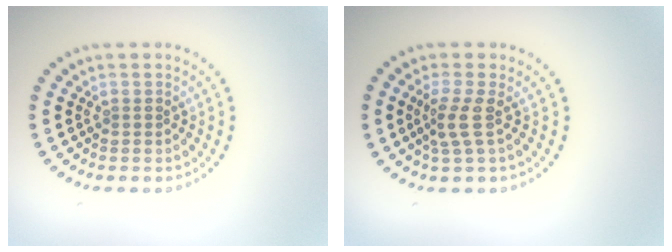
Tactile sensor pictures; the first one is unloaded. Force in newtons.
{"total": 2.4, "press": 1.6, "slide": 1.8}